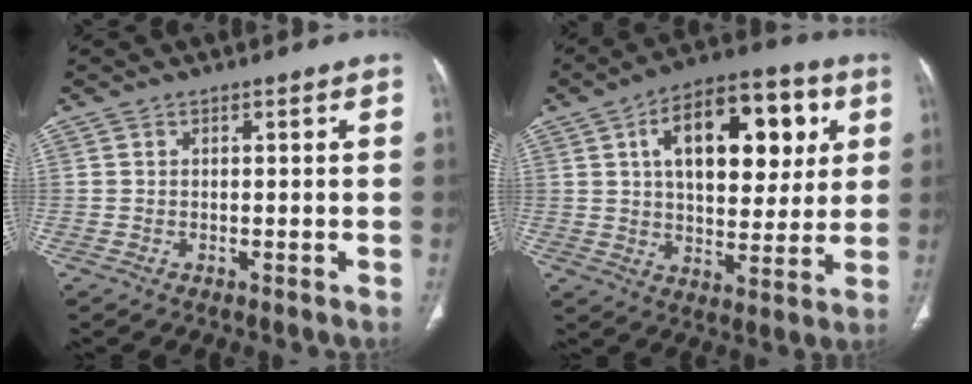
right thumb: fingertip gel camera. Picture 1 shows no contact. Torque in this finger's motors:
{"motor_torque": [0.25, 4.76, 1.11, -0.73, 0.15]}